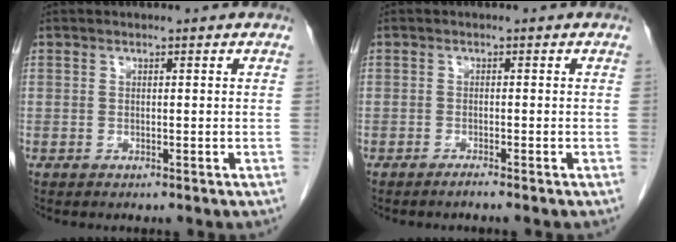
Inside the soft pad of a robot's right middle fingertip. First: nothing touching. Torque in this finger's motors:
{"motor_torque": [-0.14, -0.01, -0.01, -0.01]}